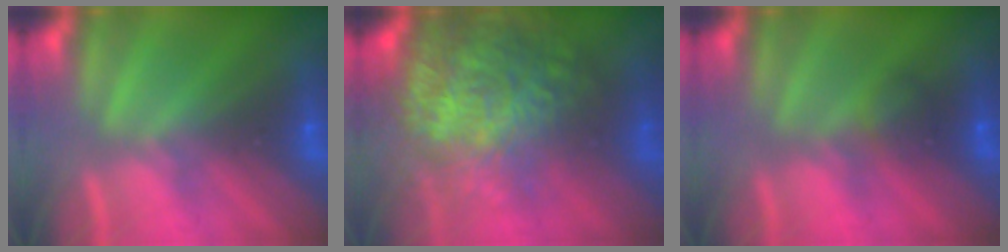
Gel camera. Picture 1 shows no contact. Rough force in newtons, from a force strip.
{"total": 10.6}
{"total": 2.2}